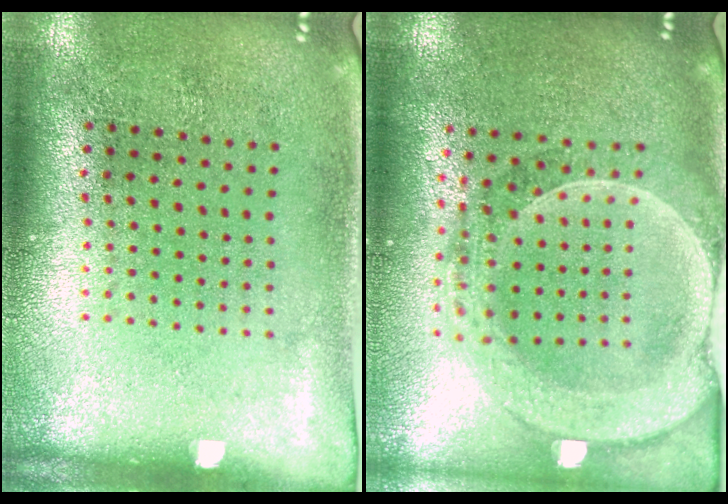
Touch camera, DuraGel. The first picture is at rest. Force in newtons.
{"total": 2.6, "press": 2.3, "slide": 1.2}